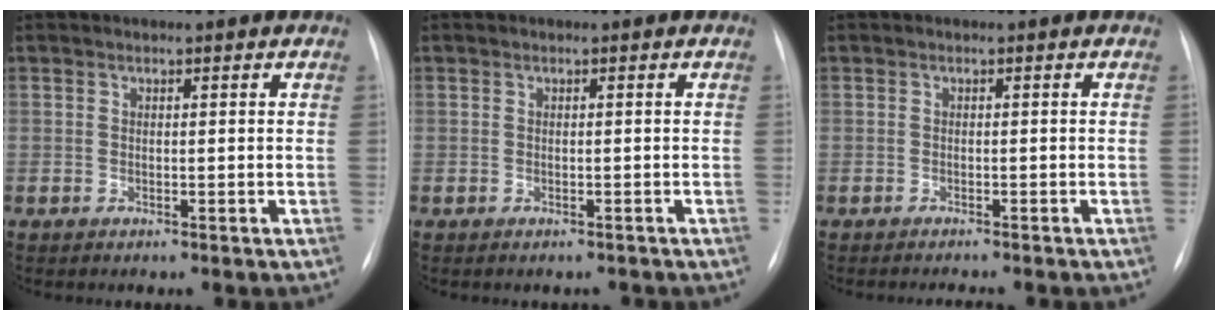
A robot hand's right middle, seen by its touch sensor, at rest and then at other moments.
{"total": 1.5, "force": [-1.4, 0.5, 0.4], "torque": [-0.007, -0.001, -0.015]}
{"total": 2.7, "force": [-2.4, 0.2, 1.2], "torque": [-0.014, -0.002, -0.028]}